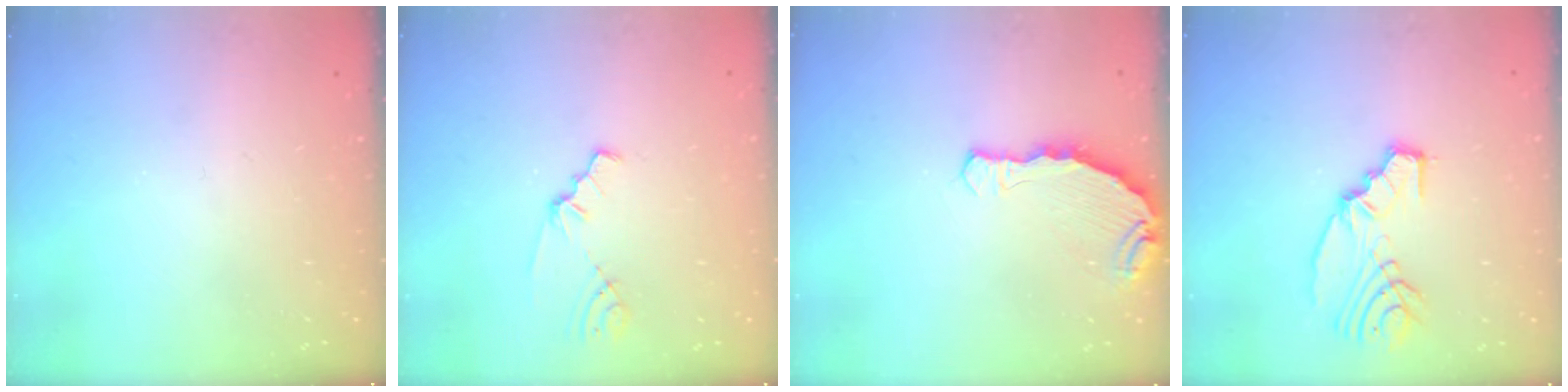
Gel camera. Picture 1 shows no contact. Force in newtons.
{"total": 1.5, "press": 1.5, "slide": 0.3}
{"total": 8.2, "press": 6.6, "slide": 4.8}
{"total": 10.8, "press": 10.1, "slide": 3.8}